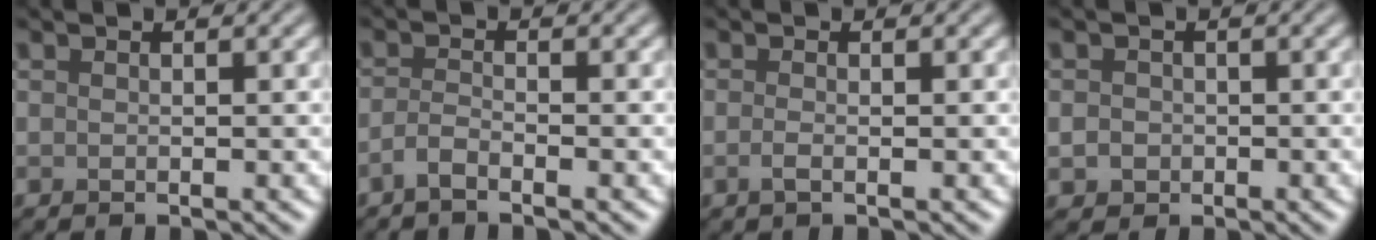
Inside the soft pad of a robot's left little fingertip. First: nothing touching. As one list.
[{"total": 1.4, "force": [-1.0, 0.3, 0.9], "torque": [-0.022, 0.002, -0.029]}, {"total": 0.9, "force": [-0.3, 0.3, 0.8], "torque": [-0.018, -0.001, -0.009]}, {"total": 1.4, "force": [-0.3, 1.3, 0.4], "torque": [-0.001, -0.002, -0.009]}]